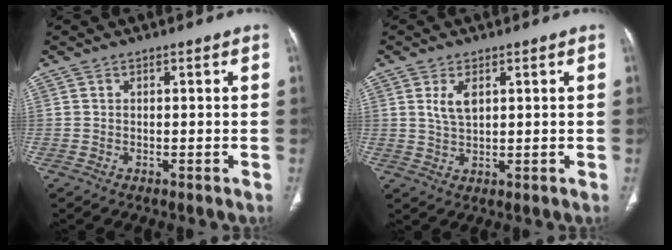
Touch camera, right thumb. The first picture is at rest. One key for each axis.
{"total": 4.0, "fx": 1.5, "fy": 2.0, "fz": 3.1, "tx": -0.060, "ty": -0.006, "tz": 0.034}